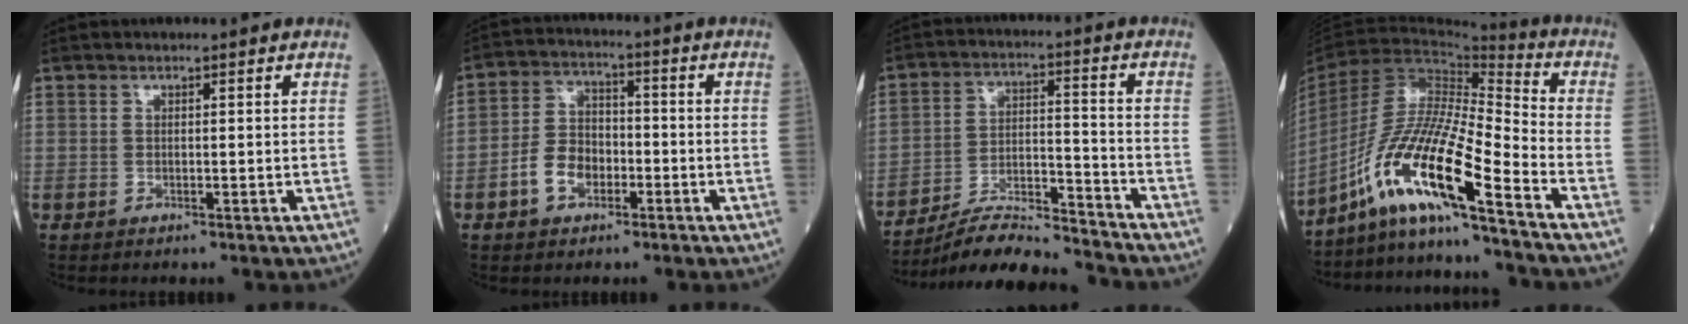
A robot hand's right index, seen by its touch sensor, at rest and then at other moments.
{"total": 6.7, "force": [-2.8, 4.4, 4.2], "torque": [-0.093, 0.016, -0.052]}
{"total": 12.0, "force": [-11.6, -0.4, 2.9], "torque": [-0.049, 0.016, -0.206]}
{"total": 15.6, "force": [-10.5, -0.7, 11.5], "torque": [-0.225, -0.009, -0.195]}